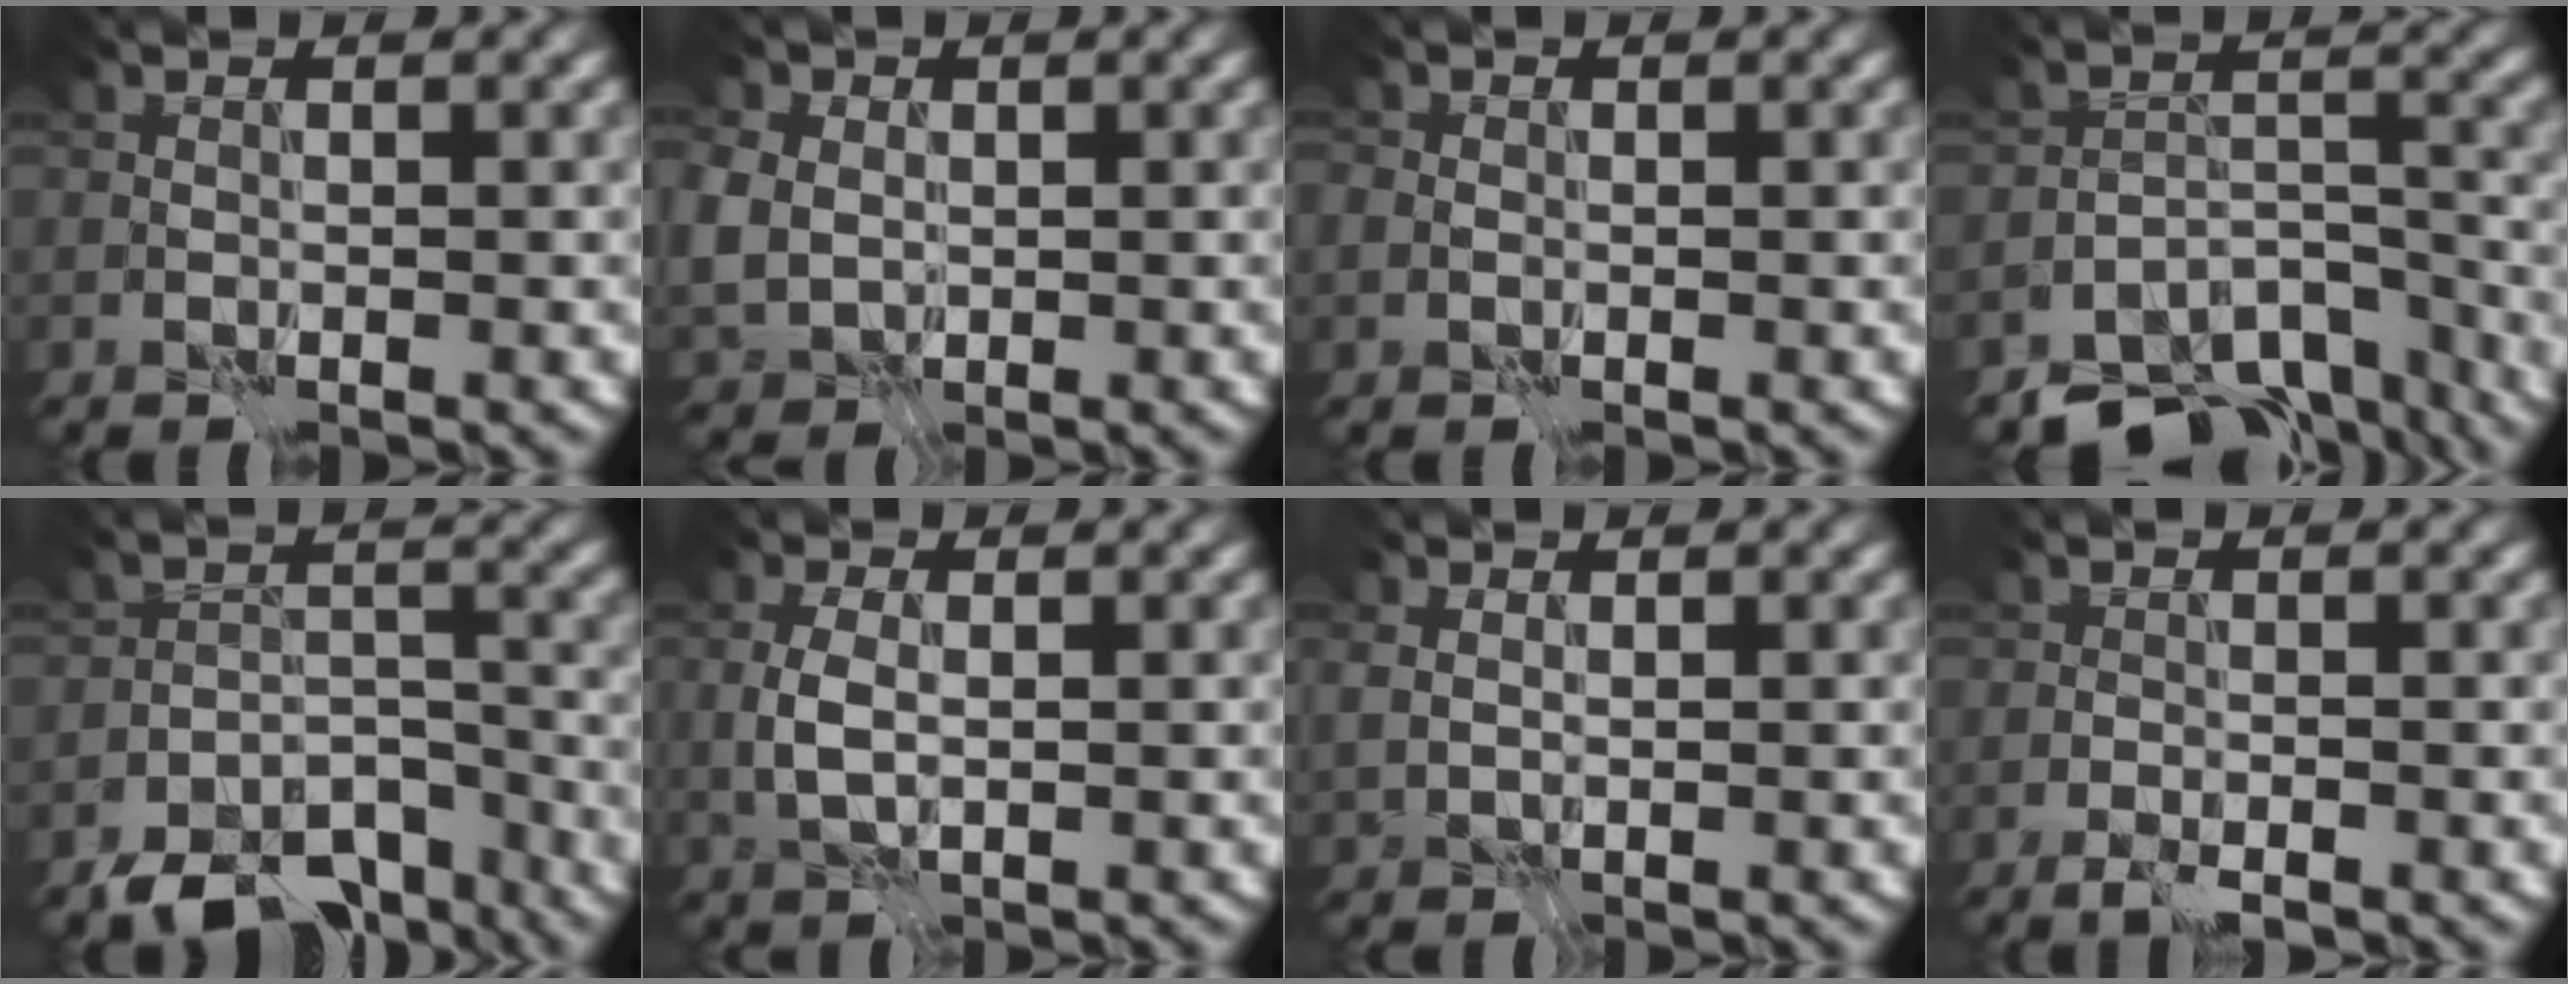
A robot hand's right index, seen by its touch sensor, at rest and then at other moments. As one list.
[{"total": 4.0, "force": [0.5, 3.5, 1.8], "torque": [-0.059, 0.004, 0.010]}, {"total": 0.8, "force": [-0.2, 0.7, 0.2], "torque": [-0.001, -0.003, -0.007]}, {"total": 9.5, "force": [-8.4, 3.6, 2.7], "torque": [-0.025, -0.005, -0.118]}, {"total": 7.9, "force": [-6.4, 3.4, 3.0], "torque": [-0.035, -0.010, -0.105]}, {"total": 2.2, "force": [0.0, 1.2, 1.8], "torque": [-0.045, -0.002, 0.002]}, {"total": 1.3, "force": [0.6, 1.0, 0.6], "torque": [-0.014, -0.001, 0.017]}, {"total": 1.4, "force": [-1.1, 0.2, 0.8], "torque": [-0.016, -0.003, -0.022]}]